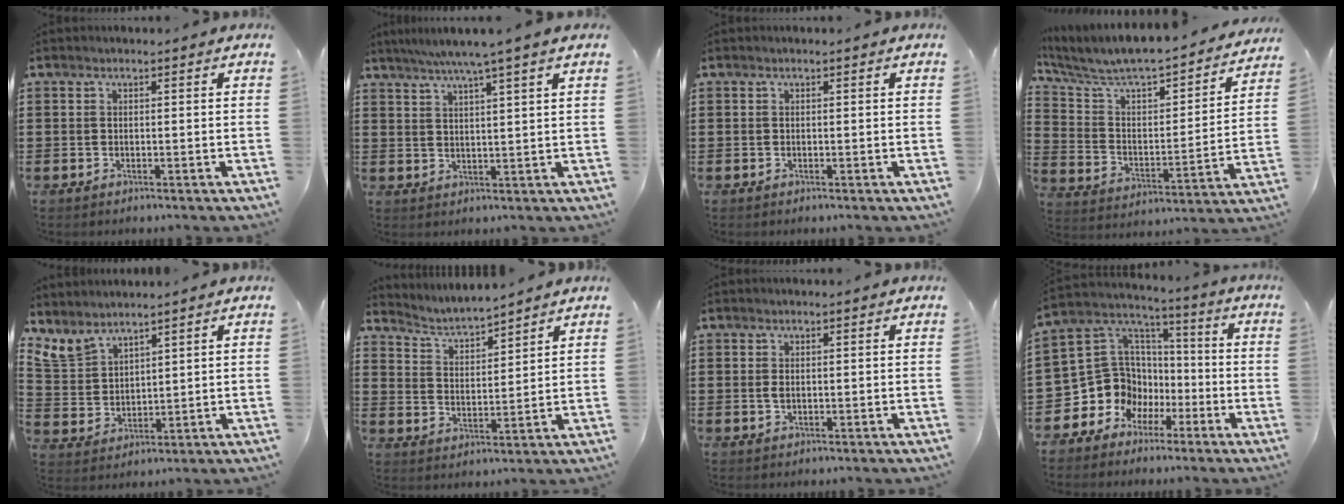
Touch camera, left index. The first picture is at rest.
{"total": 4.7, "force": [3.7, -1.0, 2.8], "torque": [-0.063, -0.013, 0.063]}
{"total": 0.0}
{"total": 5.8, "force": [5.1, 1.3, 2.3], "torque": [-0.076, -0.054, 0.078]}
{"total": 5.0, "force": [4.4, 2.0, 1.2], "torque": [-0.046, -0.013, 0.083]}
{"total": 3.7, "force": [3.6, -0.1, 0.6], "torque": [-0.030, -0.025, 0.059]}
{"total": 1.1, "force": [0.0, 0.5, 1.0], "torque": [-0.028, -0.002, -0.003]}
{"total": 10.1, "force": [-3.1, 9.4, 2.0], "torque": [-0.094, -0.014, -0.052]}